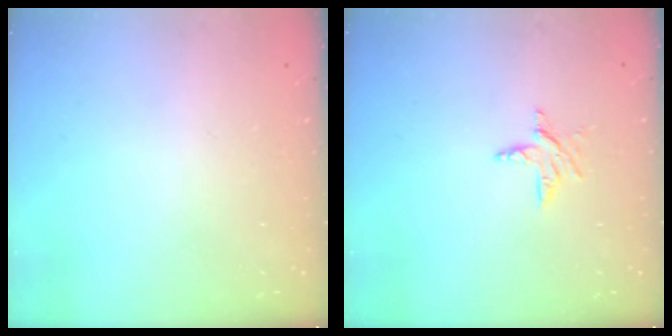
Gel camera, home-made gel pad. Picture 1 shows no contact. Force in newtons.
{"total": 5.5, "press": 5.5, "slide": 0.3}